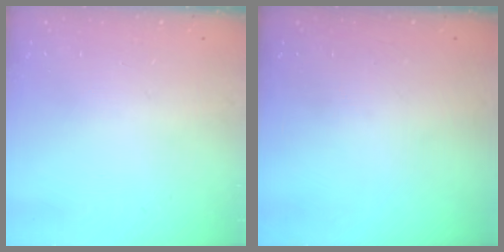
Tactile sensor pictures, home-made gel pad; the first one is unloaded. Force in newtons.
{"total": 0.0}